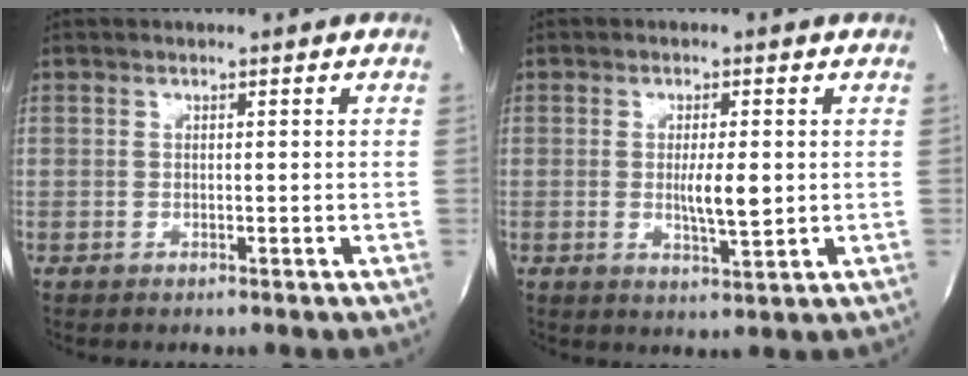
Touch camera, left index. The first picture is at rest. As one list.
[{"total": 4.3, "force": [-0.2, 0.8, 4.3], "torque": [-0.076, -0.010, -0.003]}]